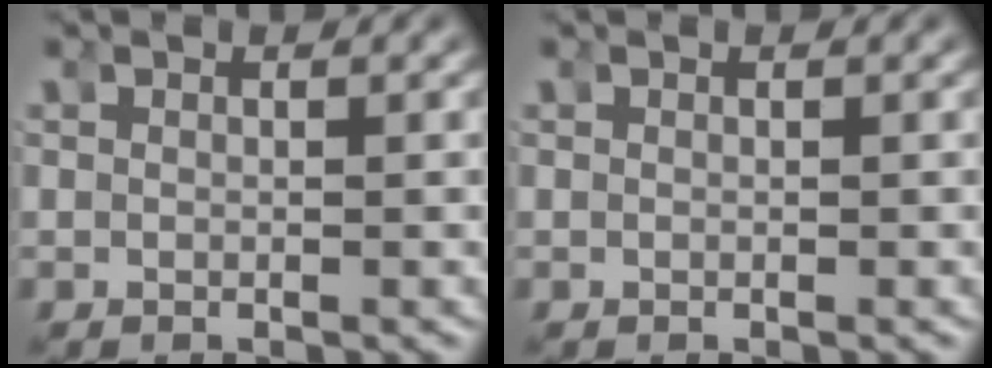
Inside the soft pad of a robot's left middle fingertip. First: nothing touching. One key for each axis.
{"total": 0.0}